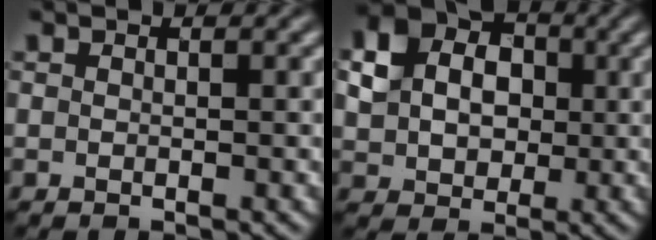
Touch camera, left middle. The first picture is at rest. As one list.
[{"total": 7.9, "force": [1.6, 6.3, 4.5], "torque": [-0.101, 0.023, 0.019]}]